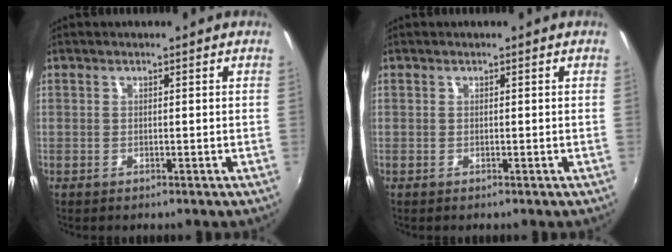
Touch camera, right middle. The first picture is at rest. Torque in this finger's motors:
{"motor_torque": [0.00, 0.00, 0.00, 0.00]}